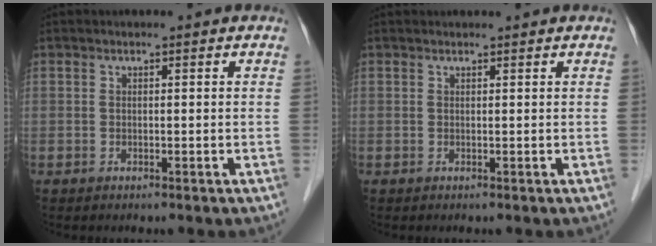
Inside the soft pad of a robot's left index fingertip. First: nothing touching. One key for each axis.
{"total": 1.8, "fx": 1.7, "fy": 0.2, "fz": 0.3, "tx": -0.006, "ty": 0.022, "tz": 0.025}